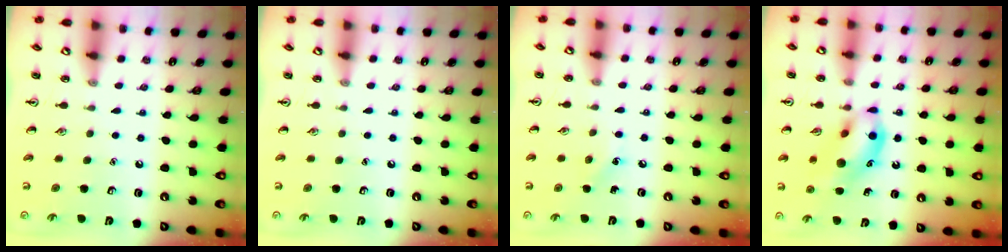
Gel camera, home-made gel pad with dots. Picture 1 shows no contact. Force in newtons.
{"total": 0.0}
{"total": 5.7, "press": 5.5, "slide": 1.6}
{"total": 12.8, "press": 12.6, "slide": 2.4}